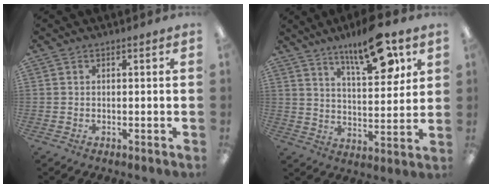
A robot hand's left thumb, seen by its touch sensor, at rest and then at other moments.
{"total": 15.1, "force": [9.9, 5.1, 10.2], "torque": [-0.145, -0.049, 0.160]}